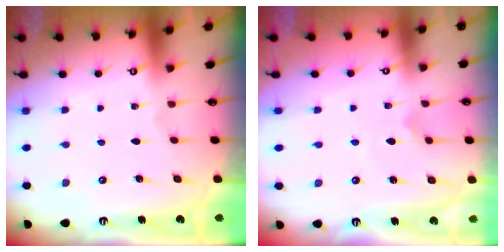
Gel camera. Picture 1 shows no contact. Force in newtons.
{"total": 2.1, "press": 2.1, "slide": 0.6}